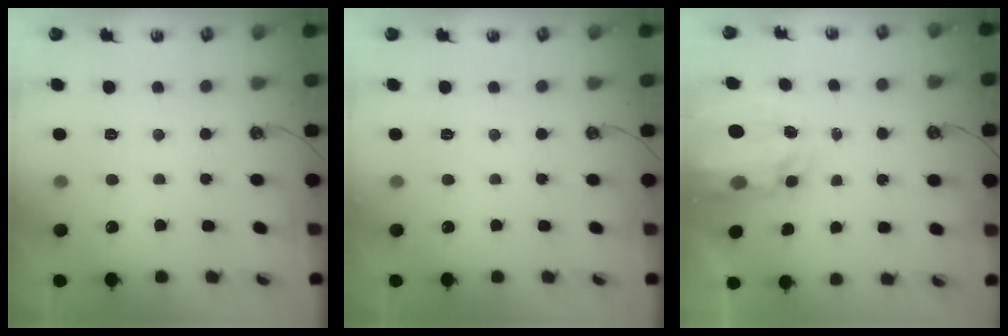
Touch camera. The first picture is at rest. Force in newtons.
{"total": 0.0}
{"total": 4.9, "press": 4.9, "slide": 0.4}